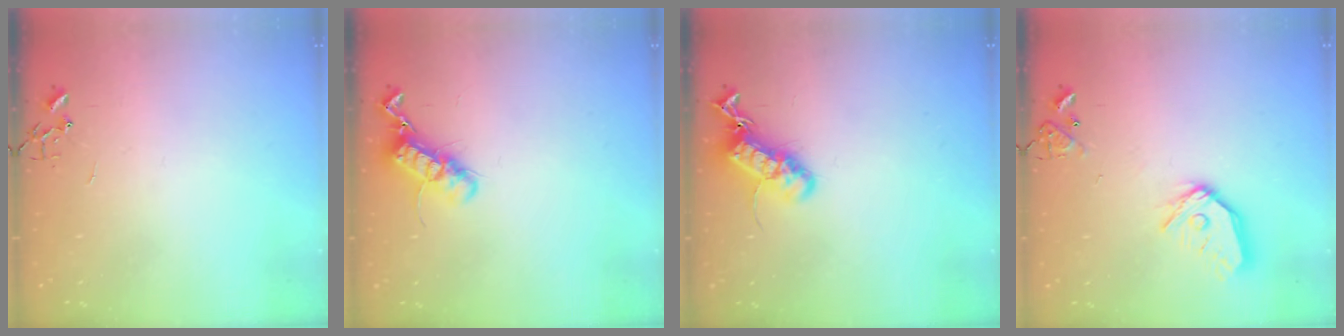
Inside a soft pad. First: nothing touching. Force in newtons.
{"total": 12.2, "press": 12.2, "slide": 0.9}
{"total": 16.7, "press": 16.6, "slide": 1.2}
{"total": 13.7, "press": 13.6, "slide": 1.7}